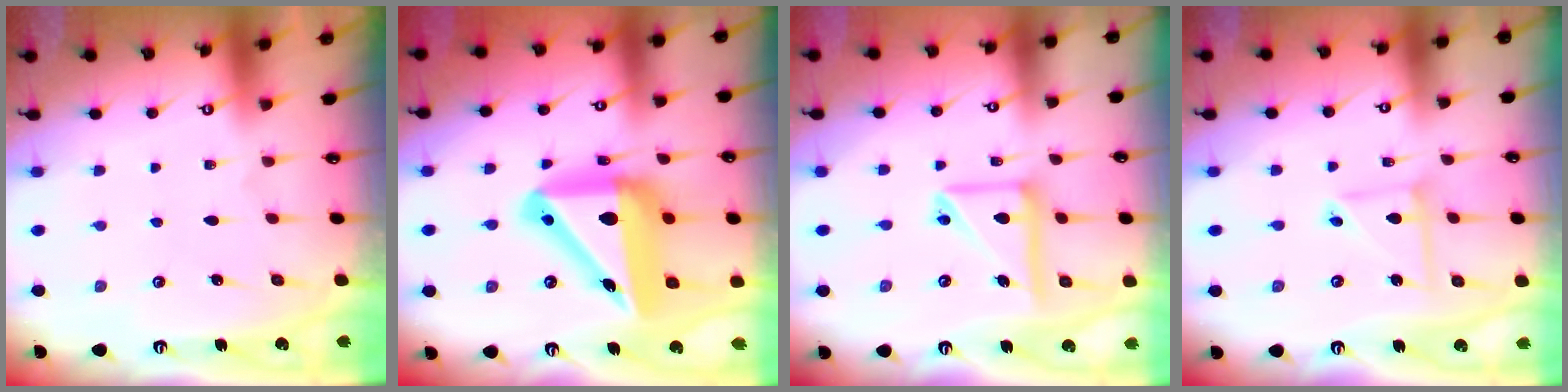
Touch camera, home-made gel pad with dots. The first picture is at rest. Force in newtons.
{"total": 20.8, "press": 20.6, "slide": 2.8}
{"total": 14.5, "press": 14.4, "slide": 2.2}
{"total": 6.3, "press": 6.3, "slide": 0.5}